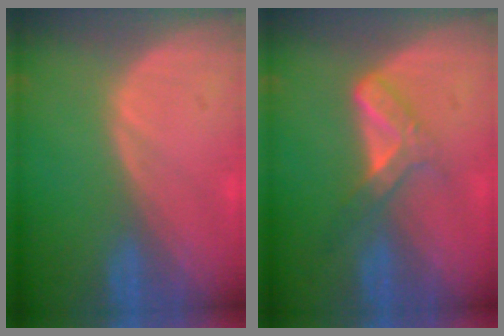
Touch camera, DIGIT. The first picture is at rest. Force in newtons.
{"total": 5.3, "press": 4.6, "slide": 2.7}